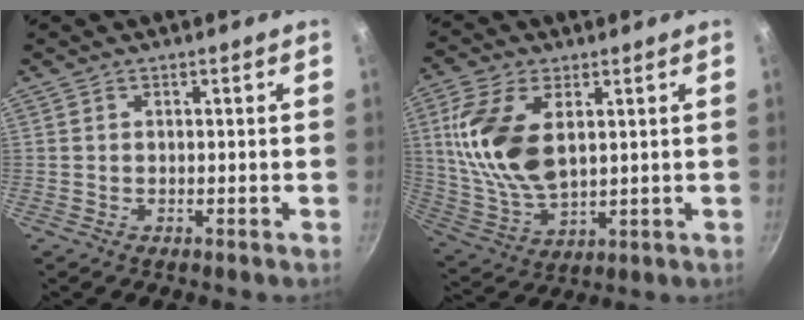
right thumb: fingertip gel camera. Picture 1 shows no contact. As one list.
[{"total": 15.6, "force": [3.7, 8.5, 12.5], "torque": [-0.239, -0.014, 0.082]}]